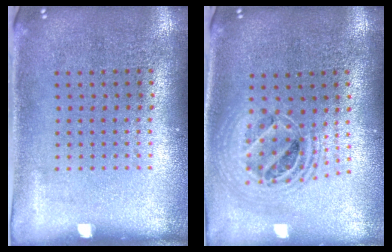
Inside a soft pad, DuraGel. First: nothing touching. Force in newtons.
{"total": 2.0, "press": 1.7, "slide": 1.2}